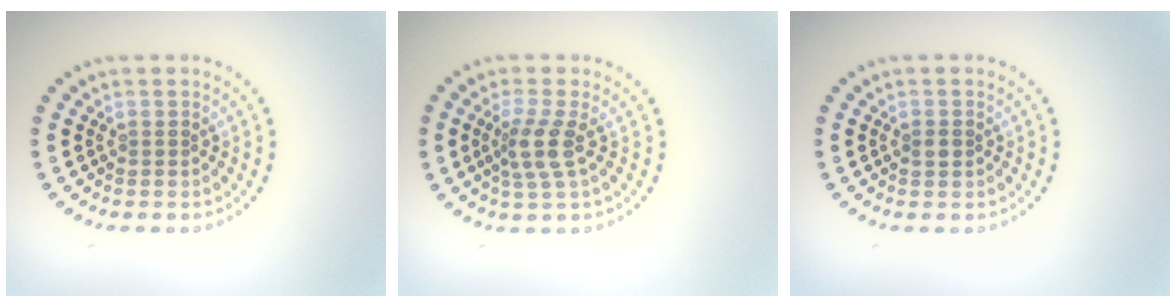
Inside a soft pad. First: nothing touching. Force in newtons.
{"total": 2.7, "press": 2.1, "slide": 1.7}
{"total": 1.1, "press": 1.1, "slide": 0.1}